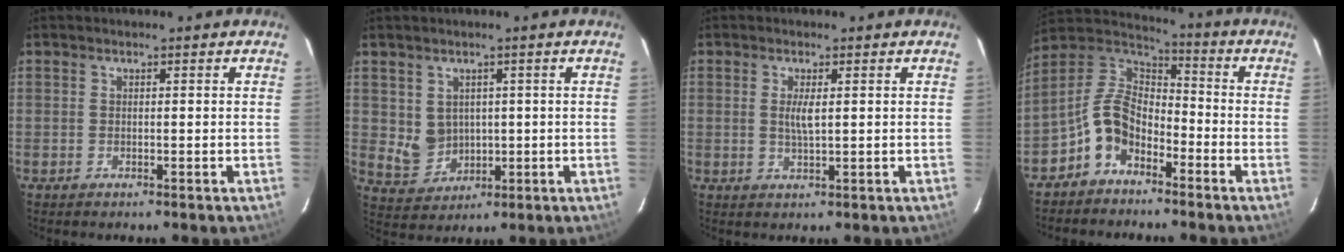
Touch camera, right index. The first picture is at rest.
{"total": 5.5, "force": [0.9, 5.0, 2.1], "torque": [-0.045, 0.002, 0.039]}
{"total": 2.8, "force": [0.5, 0.6, 2.7], "torque": [-0.053, -0.004, 0.009]}
{"total": 10.1, "force": [-5.7, 6.2, 5.6], "torque": [-0.125, 0.026, -0.118]}